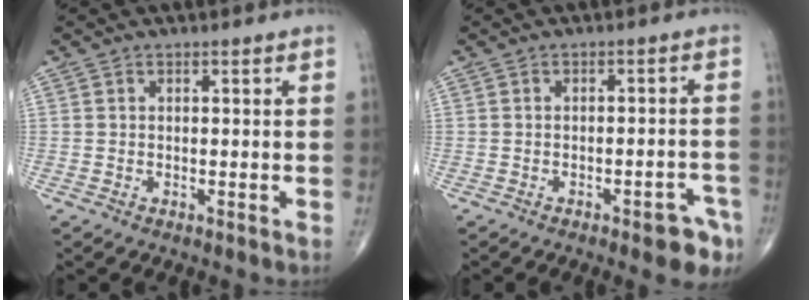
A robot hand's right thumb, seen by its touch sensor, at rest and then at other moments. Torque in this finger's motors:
{"motor_torque": [1.02, 1.17, 0.00, -0.13, 0.12]}